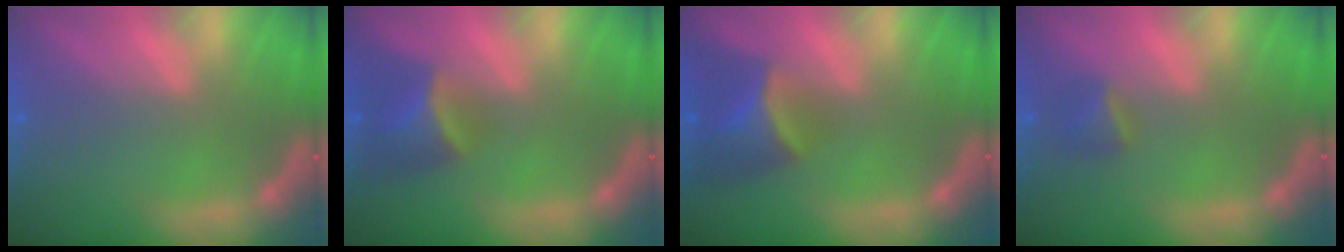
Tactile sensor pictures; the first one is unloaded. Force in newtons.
{"total": 4.4}
{"total": 5.5}
{"total": 1.9}